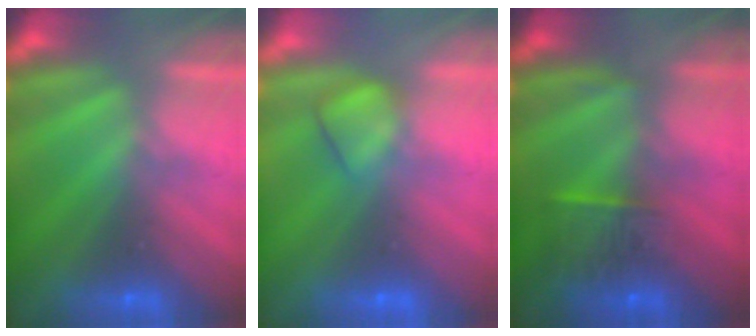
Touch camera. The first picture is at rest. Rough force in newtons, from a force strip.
{"total": 4.4}
{"total": 7.3}